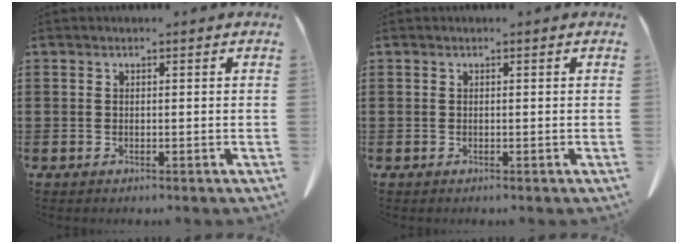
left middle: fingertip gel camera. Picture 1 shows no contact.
{"total": 0.0}